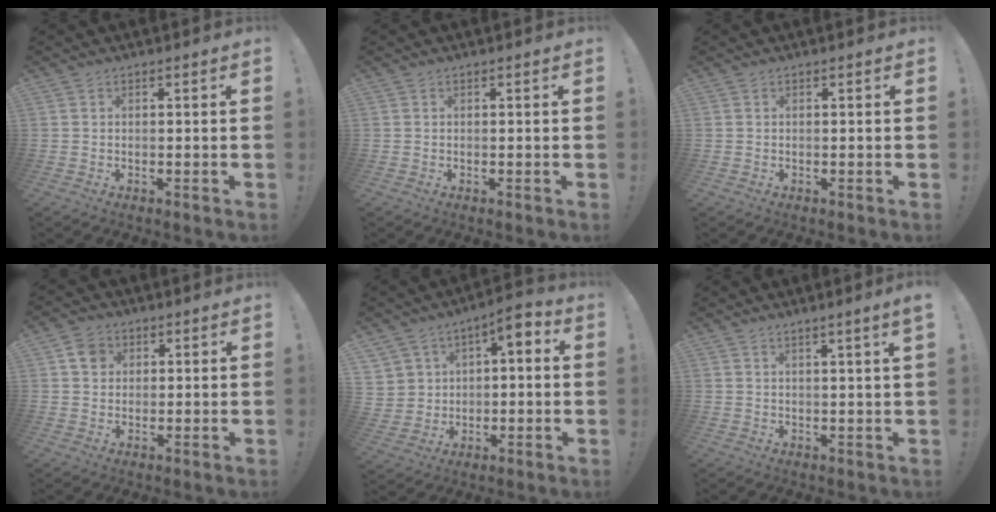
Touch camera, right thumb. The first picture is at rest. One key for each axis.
{"total": 0.0}
{"total": 0.0}
{"total": 5.1, "fx": 1.9, "fy": 4.4, "fz": 1.7, "tx": -0.021, "ty": 0.002, "tz": 0.036}
{"total": 7.8, "fx": 2.5, "fy": 6.6, "fz": 3.4, "tx": -0.045, "ty": -0.011, "tz": 0.051}
{"total": 2.7, "fx": 1.7, "fy": -0.8, "fz": 2.0, "tx": -0.027, "ty": -0.010, "tz": 0.024}